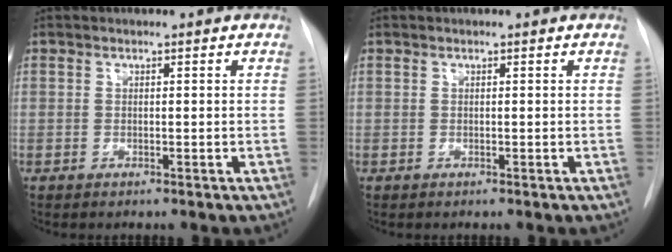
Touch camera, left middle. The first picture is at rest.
{"total": 0.0}